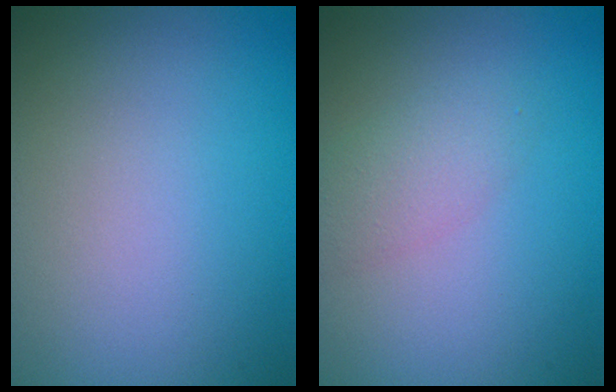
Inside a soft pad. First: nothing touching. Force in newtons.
{"total": 2.2, "press": 2.2, "slide": 0.2}